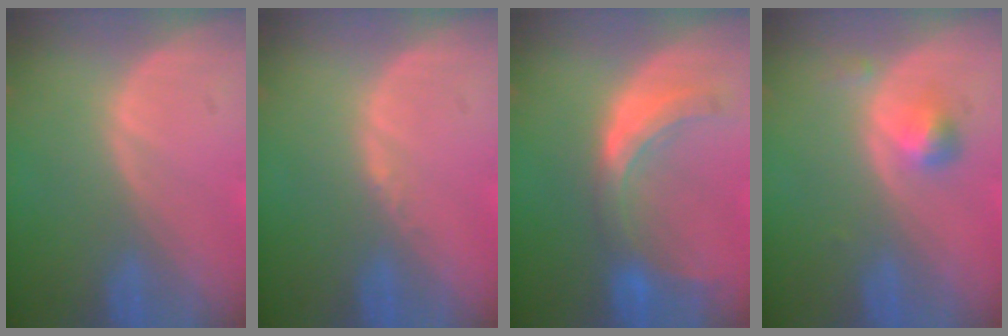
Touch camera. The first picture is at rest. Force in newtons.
{"total": 0.6, "press": 0.5, "slide": 0.4}
{"total": 7.5, "press": 6.8, "slide": 3.2}
{"total": 2.8, "press": 2.7, "slide": 0.2}